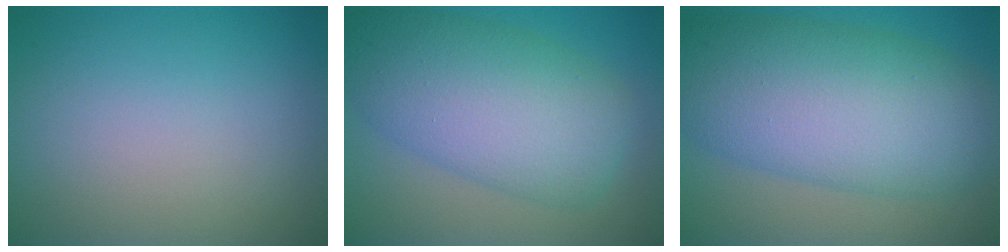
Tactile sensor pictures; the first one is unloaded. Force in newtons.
{"total": 9.5, "press": 9.5, "slide": 0.1}
{"total": 11.9, "press": 11.9, "slide": 0.3}